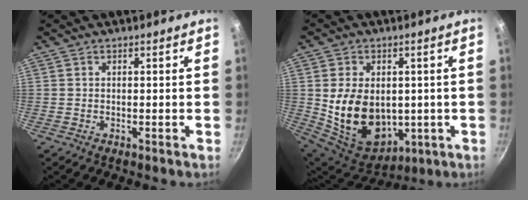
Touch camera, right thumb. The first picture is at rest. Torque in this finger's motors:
{"motor_torque": [-0.35, 1.29, 0.82, 1.07, 0.11]}